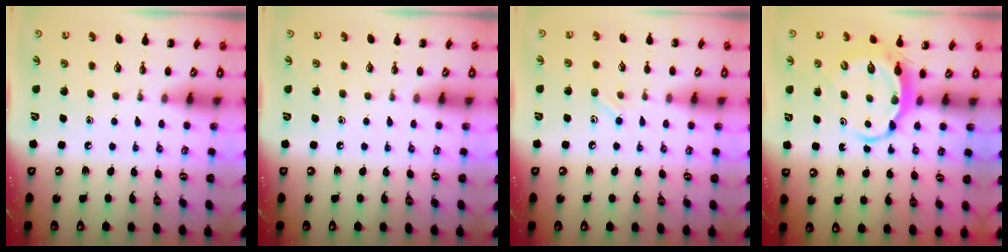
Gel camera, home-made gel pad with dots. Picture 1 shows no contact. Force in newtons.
{"total": 0.0}
{"total": 8.2, "press": 8.0, "slide": 2.0}
{"total": 6.2, "press": 6.1, "slide": 1.0}